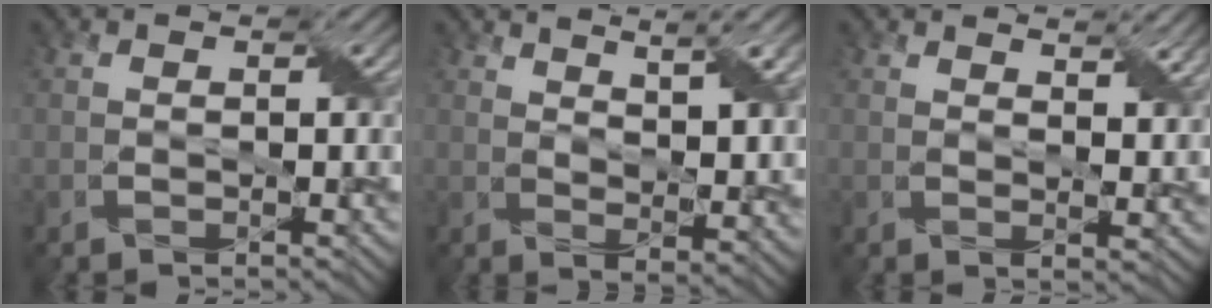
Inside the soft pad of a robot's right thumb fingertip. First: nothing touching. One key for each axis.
{"total": 8.8, "fx": 5.2, "fy": 1.6, "fz": 6.9, "tx": -0.116, "ty": 0.002, "tz": 0.097}
{"total": 3.5, "fx": 2.8, "fy": 0.1, "fz": 2.0, "tx": -0.038, "ty": -0.002, "tz": 0.055}